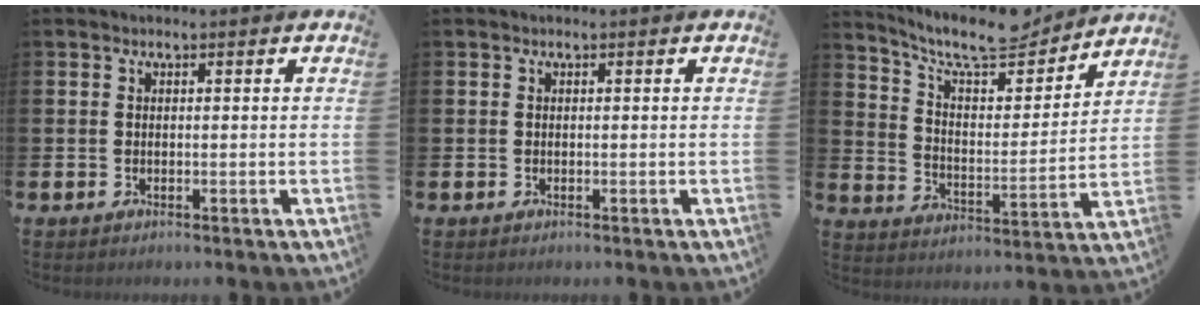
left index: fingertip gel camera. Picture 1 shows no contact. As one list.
[{"total": 0.0}, {"total": 10.4, "force": [9.3, 2.4, 3.8], "torque": [-0.097, -0.060, 0.163]}]